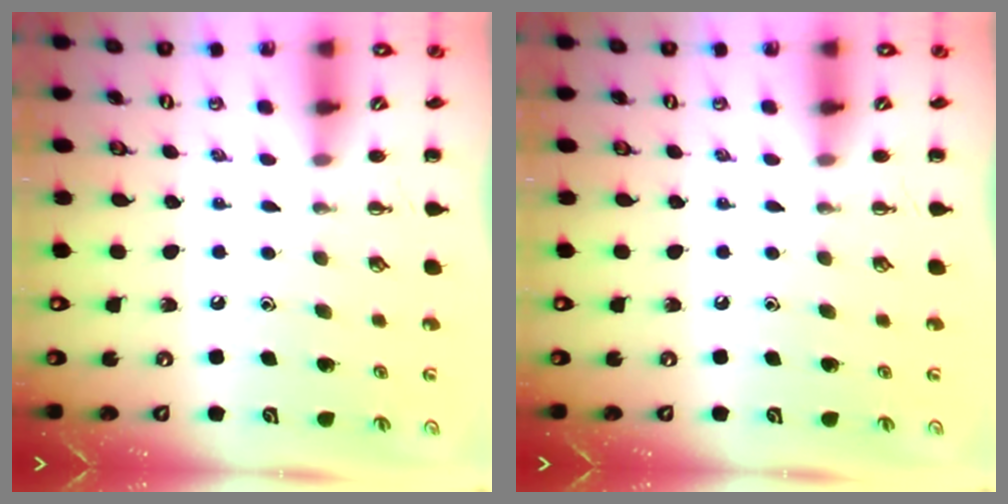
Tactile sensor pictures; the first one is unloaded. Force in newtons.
{"total": 0.0}